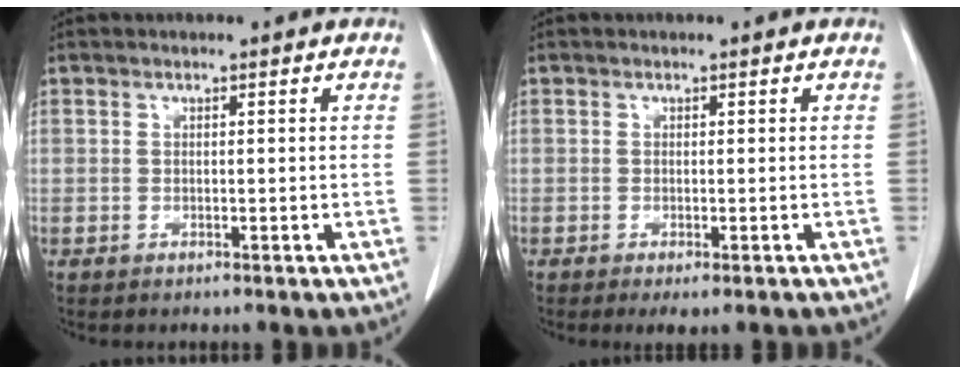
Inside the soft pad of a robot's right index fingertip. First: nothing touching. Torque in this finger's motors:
{"motor_torque": [0.28, -0.30, 0.14, 0.04]}